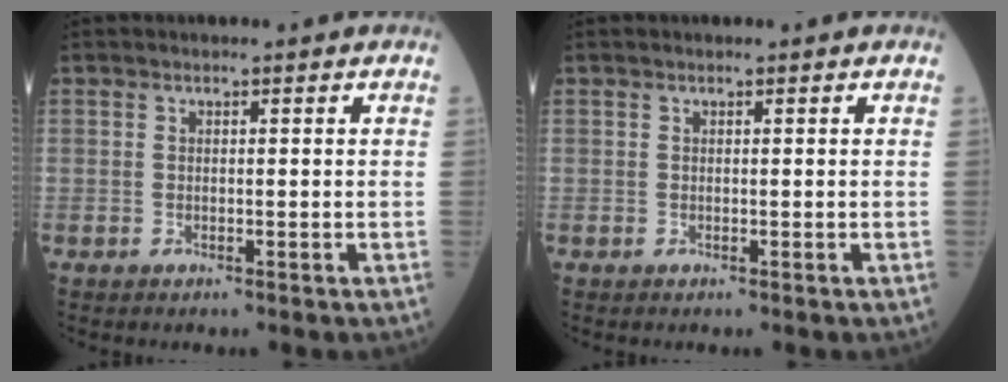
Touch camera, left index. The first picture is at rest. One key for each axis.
{"total": 0.0}